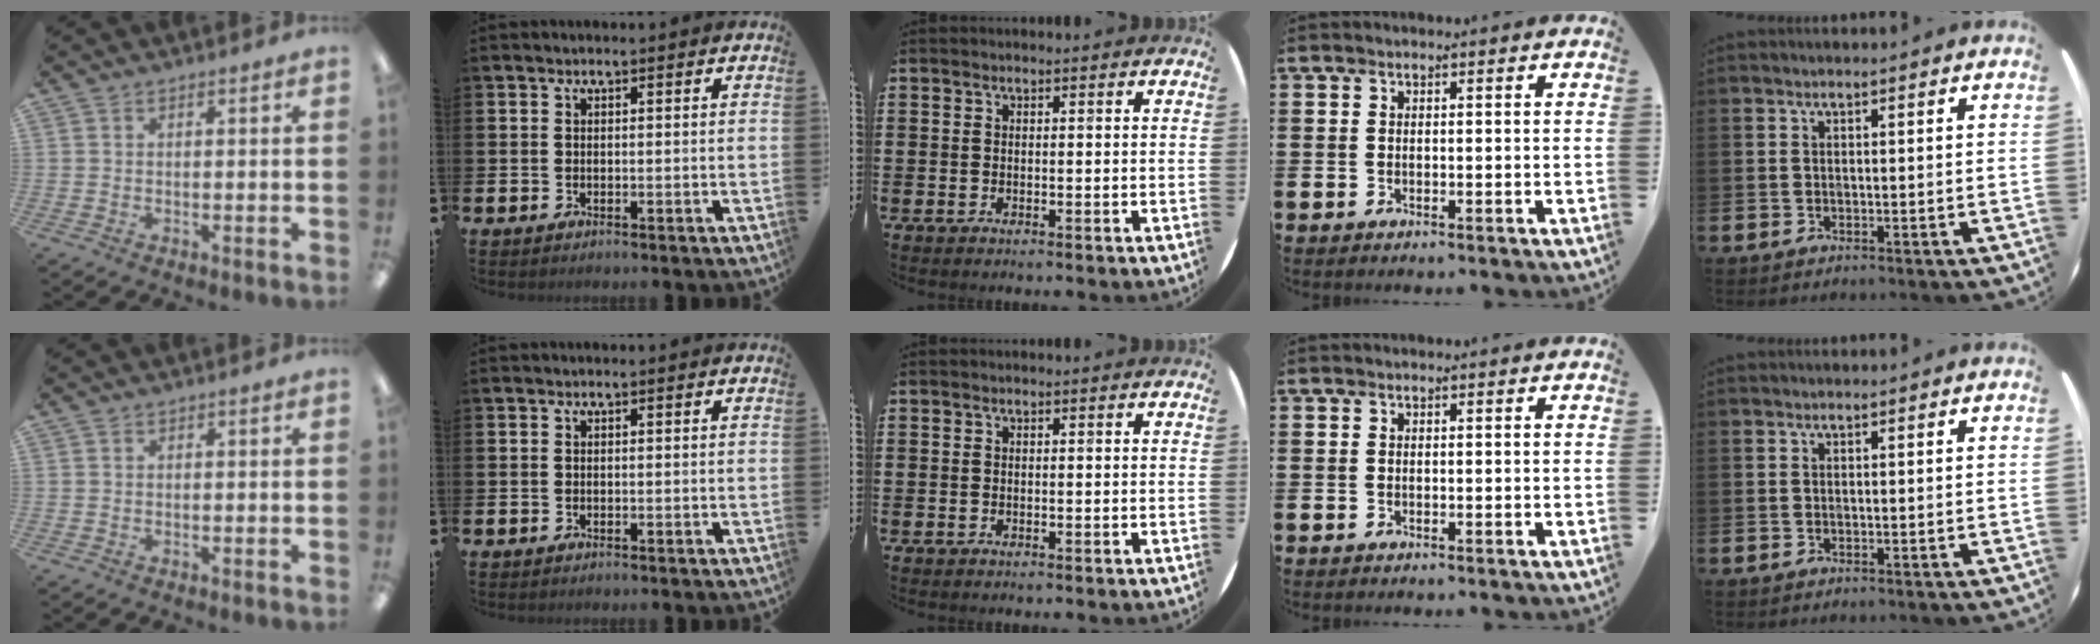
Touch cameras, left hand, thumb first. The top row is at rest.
{}